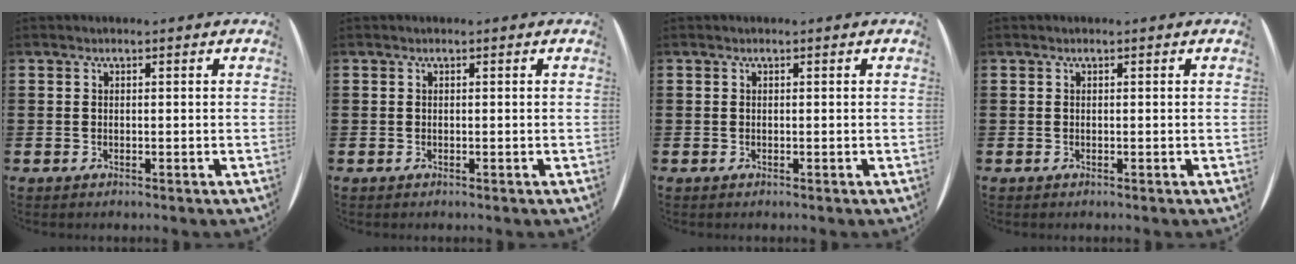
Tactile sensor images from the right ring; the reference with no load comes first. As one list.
[{"total": 0.0}, {"total": 0.0}, {"total": 0.0}]